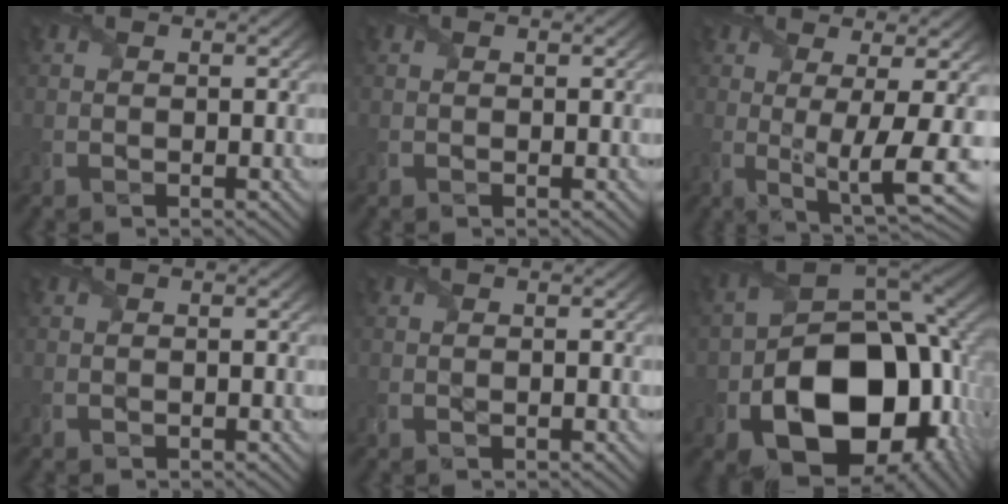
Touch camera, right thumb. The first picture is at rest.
{"total": 0.0}
{"total": 7.7, "force": [0.1, 1.5, 7.6], "torque": [-0.122, -0.004, 0.007]}
{"total": 0.0}
{"total": 0.0}
{"total": 18.5, "force": [-5.5, 12.6, 12.4], "torque": [-0.188, -0.053, -0.070]}